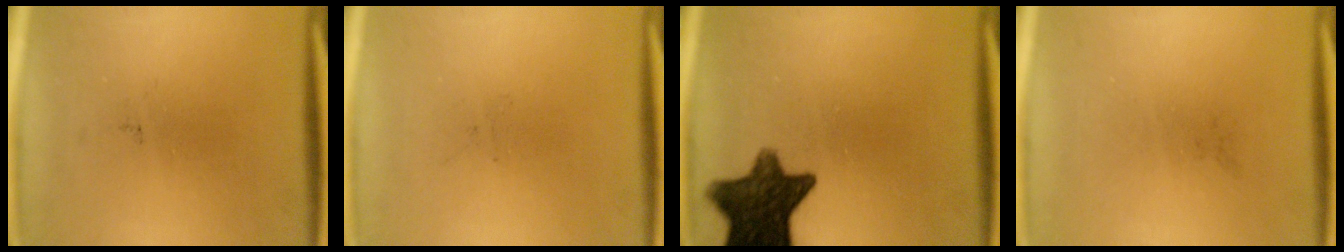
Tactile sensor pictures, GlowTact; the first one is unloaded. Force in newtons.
{"total": 0.0}
{"total": 12.2}
{"total": 0.0}